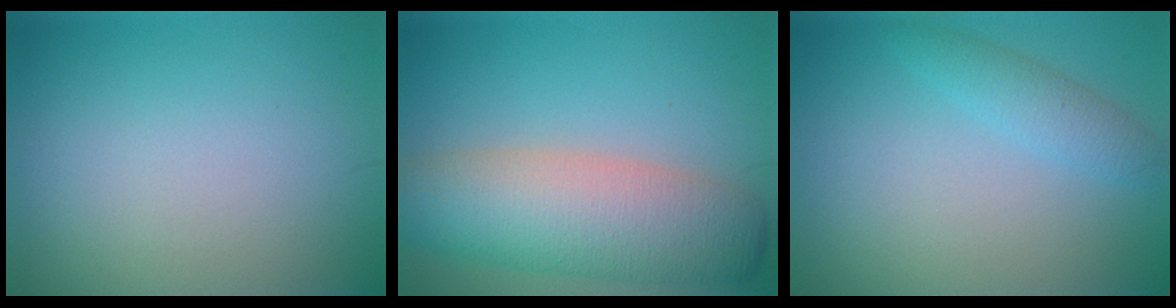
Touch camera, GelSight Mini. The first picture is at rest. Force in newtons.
{"total": 9.7, "press": 9.7, "slide": 0.4}
{"total": 2.2, "press": 2.2, "slide": 0.0}